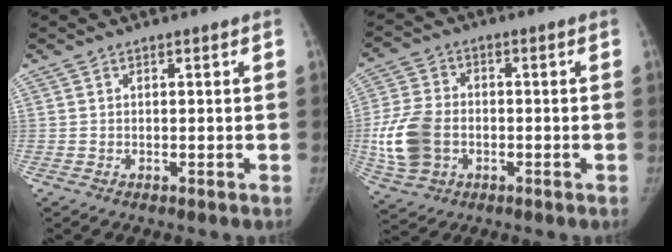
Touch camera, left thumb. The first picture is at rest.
{"total": 11.5, "force": [-2.1, 8.6, 7.4], "torque": [-0.149, 0.009, -0.036]}